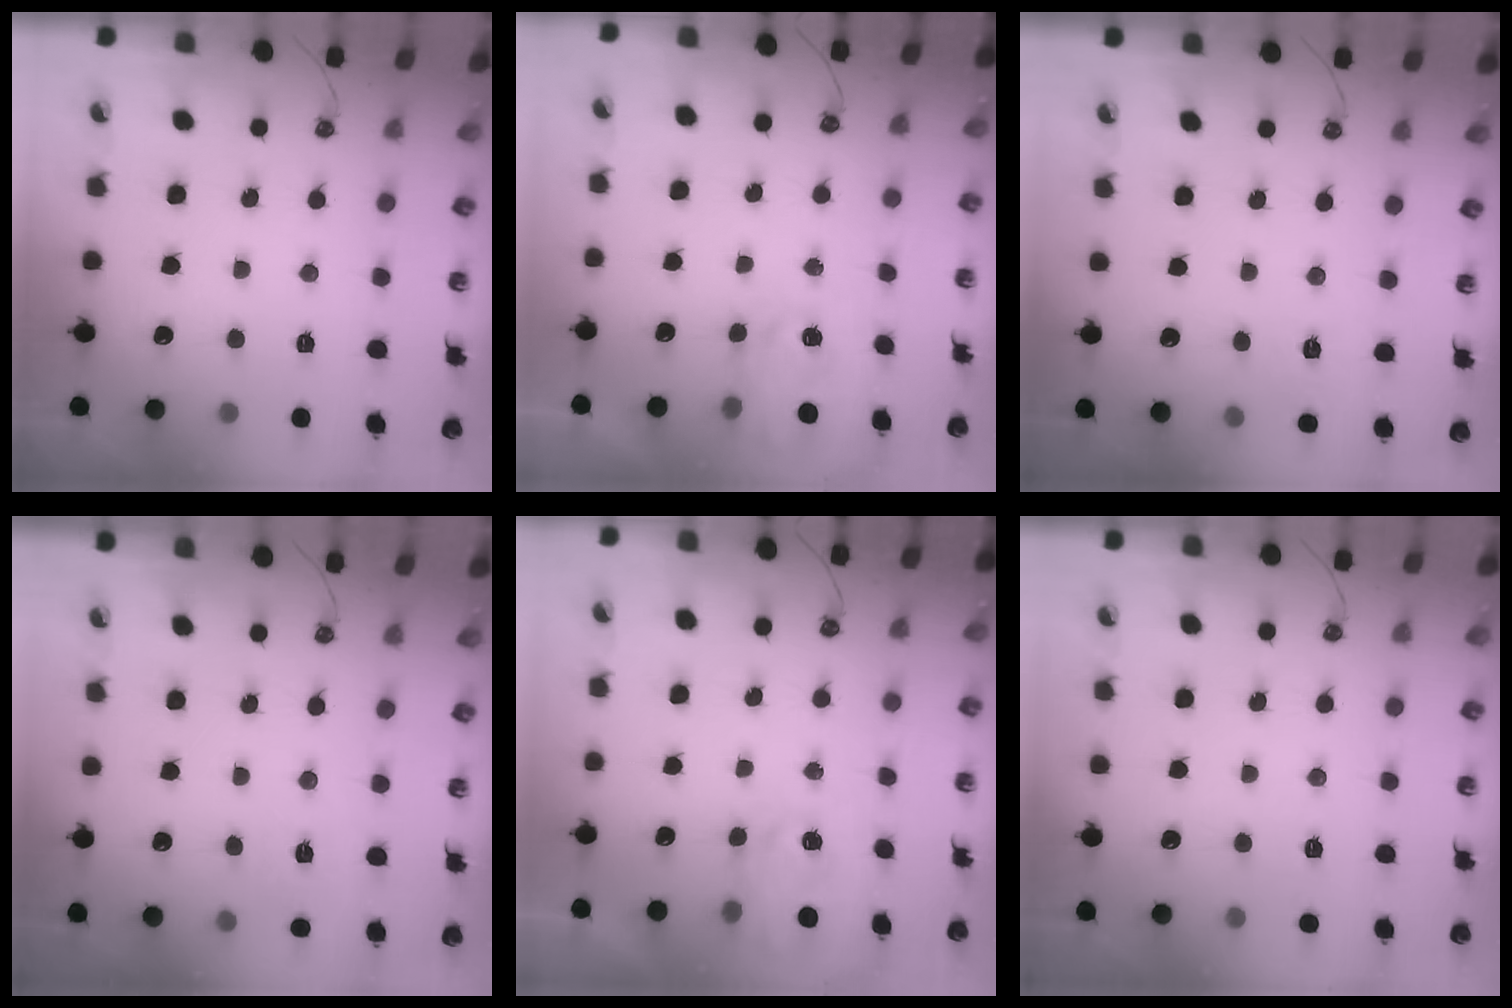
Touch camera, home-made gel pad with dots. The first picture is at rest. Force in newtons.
{"total": 3.4, "press": 3.4, "slide": 0.5}
{"total": 5.0, "press": 4.9, "slide": 0.6}
{"total": 5.7, "press": 5.7, "slide": 0.7}
{"total": 3.4, "press": 3.4, "slide": 0.5}
{"total": 2.7, "press": 2.7, "slide": 0.3}